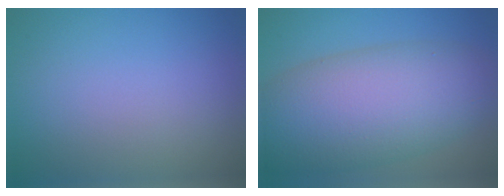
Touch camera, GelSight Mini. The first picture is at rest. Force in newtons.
{"total": 11.2, "press": 11.2, "slide": 0.3}